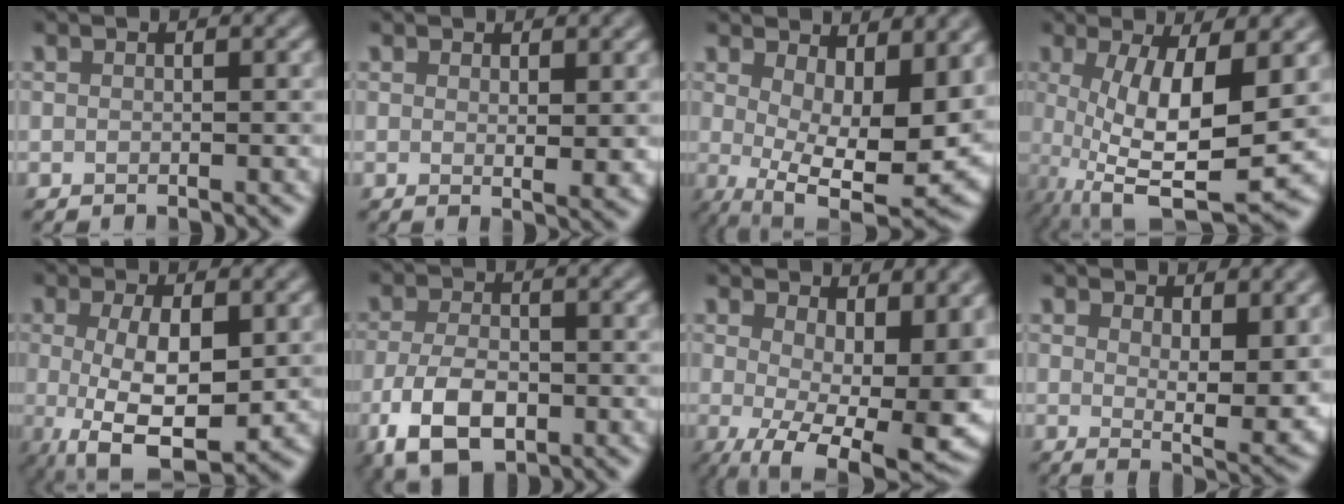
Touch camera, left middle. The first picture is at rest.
{"total": 1.8, "force": [0.8, 0.4, 1.5], "torque": [-0.020, -0.006, 0.015]}
{"total": 11.6, "force": [1.6, 5.0, 10.4], "torque": [-0.158, -0.024, 0.049]}
{"total": 9.7, "force": [-0.9, 2.7, 9.3], "torque": [-0.174, -0.014, -0.009]}
{"total": 7.1, "force": [-0.5, 2.8, 6.5], "torque": [-0.127, -0.011, -0.003]}
{"total": 5.8, "force": [-2.6, 3.0, 4.3], "torque": [-0.090, -0.008, -0.054]}
{"total": 13.7, "force": [-0.2, 6.4, 12.1], "torque": [-0.160, -0.017, 0.030]}
{"total": 5.5, "force": [1.9, 2.0, 4.7], "torque": [-0.074, -0.016, 0.038]}